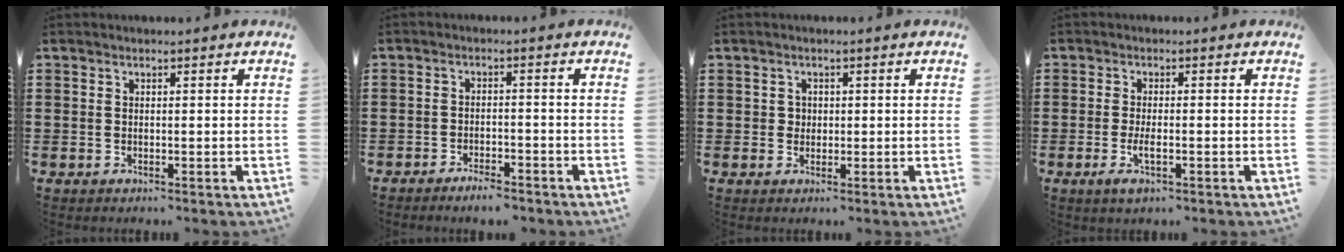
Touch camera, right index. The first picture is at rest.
{"total": 2.6, "force": [-2.5, 0.3, 0.6], "torque": [-0.015, 0.002, -0.049]}
{"total": 1.5, "force": [0.3, 1.4, 0.4], "torque": [-0.012, 0.009, 0.004]}
{"total": 3.1, "force": [-1.0, 0.8, 2.8], "torque": [-0.060, -0.007, -0.021]}